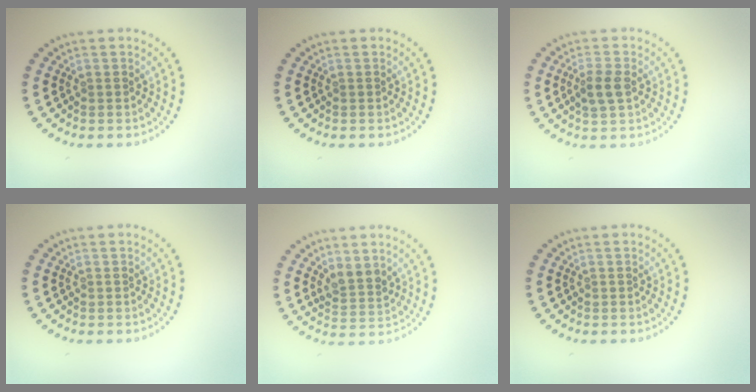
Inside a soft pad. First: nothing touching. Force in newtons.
{"total": 0.0}
{"total": 2.3, "press": 2.3, "slide": 0.5}
{"total": 0.0}
{"total": 2.2, "press": 1.9, "slide": 1.1}
{"total": 0.0}